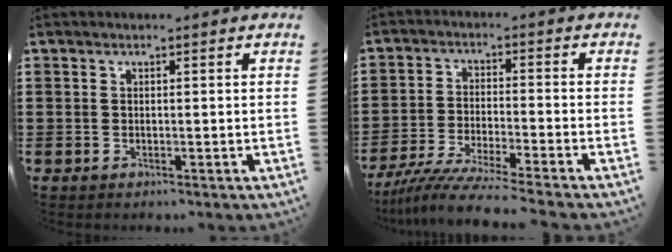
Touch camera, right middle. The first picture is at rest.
{"total": 6.5, "force": [-5.9, -0.5, 2.7], "torque": [-0.060, -0.020, -0.115]}